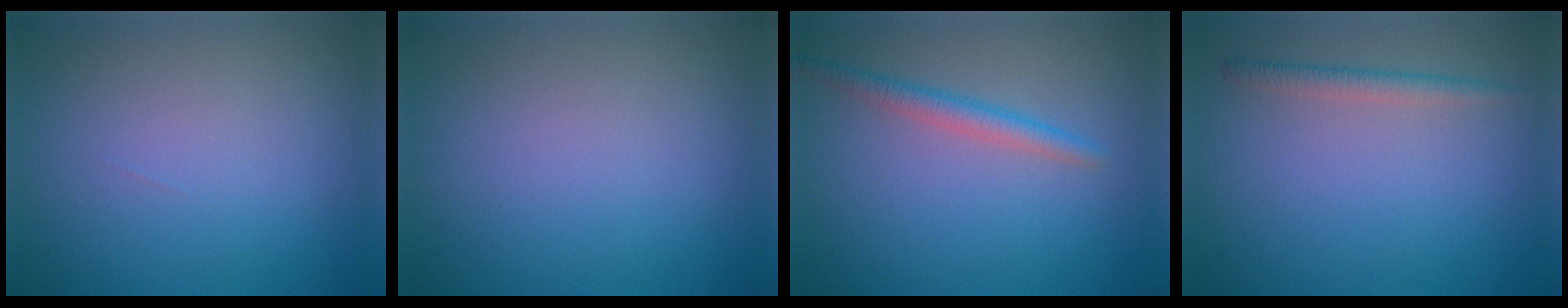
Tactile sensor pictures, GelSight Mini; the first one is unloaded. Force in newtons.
{"total": 0.0}
{"total": 2.1, "press": 2.1, "slide": 0.1}
{"total": 1.6, "press": 1.6, "slide": 0.0}